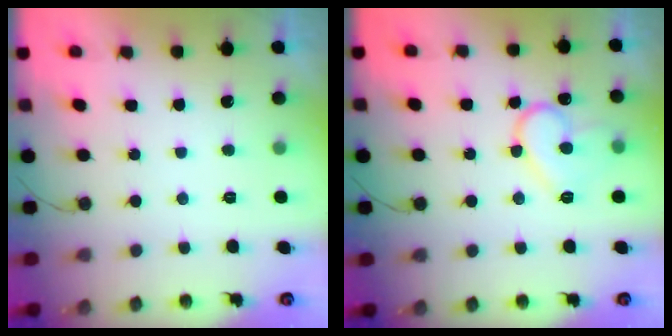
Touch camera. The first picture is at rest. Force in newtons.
{"total": 12.7, "press": 12.7, "slide": 0.8}